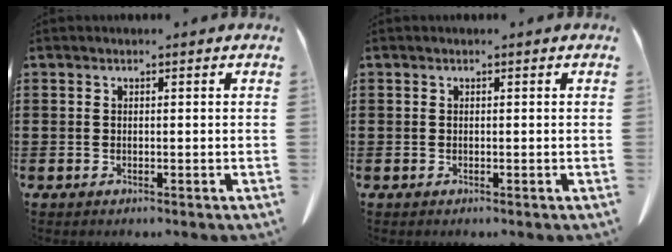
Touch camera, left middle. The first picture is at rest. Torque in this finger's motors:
{"motor_torque": [-0.04, 0.01, 0.02, 0.00]}